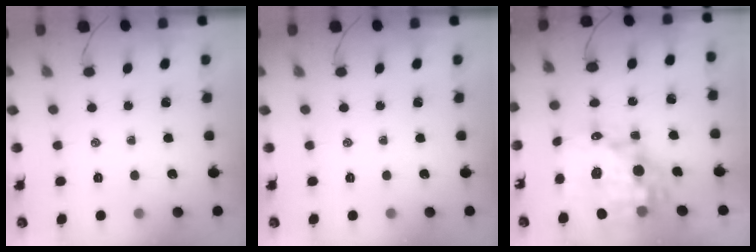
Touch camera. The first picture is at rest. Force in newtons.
{"total": 0.0}
{"total": 19.0, "press": 18.5, "slide": 4.4}